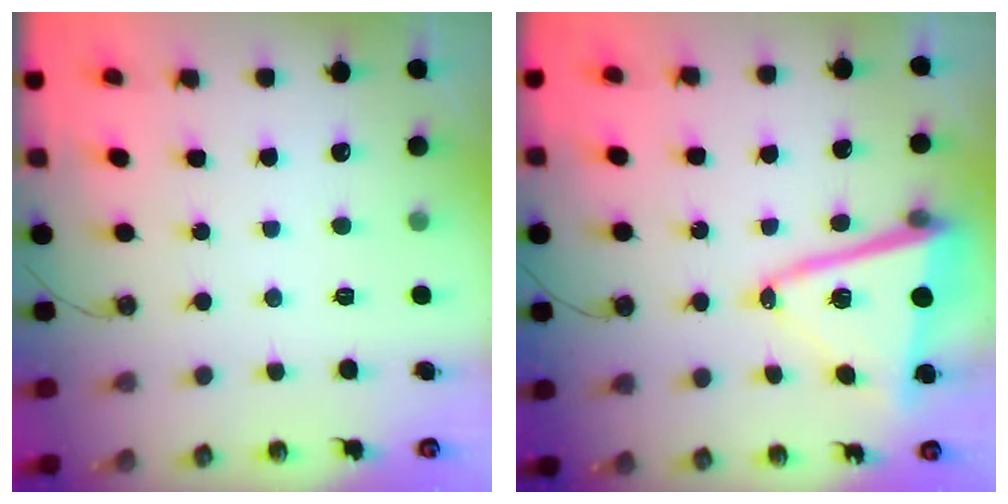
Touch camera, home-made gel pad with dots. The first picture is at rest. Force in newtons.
{"total": 15.1, "press": 15.0, "slide": 1.8}